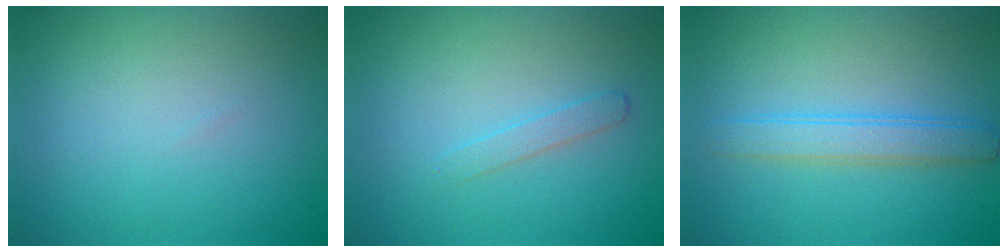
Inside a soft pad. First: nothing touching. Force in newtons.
{"total": 1.2, "press": 1.2, "slide": 0.0}
{"total": 2.9, "press": 2.9, "slide": 0.1}